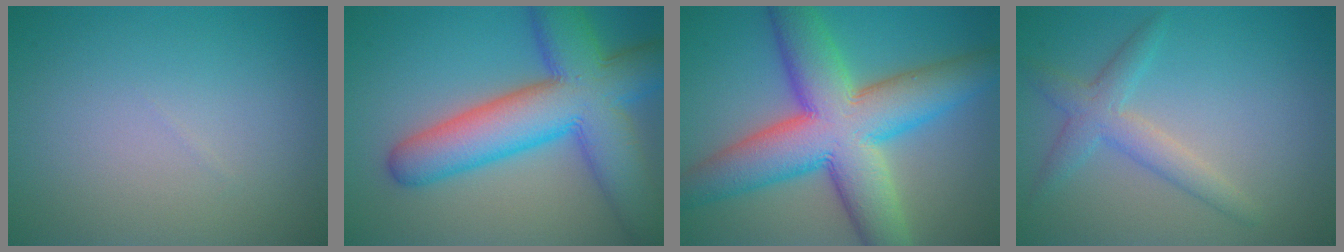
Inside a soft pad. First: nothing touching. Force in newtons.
{"total": 11.9, "press": 11.9, "slide": 0.3}
{"total": 12.5, "press": 12.5, "slide": 0.5}
{"total": 3.0, "press": 3.0, "slide": 0.1}